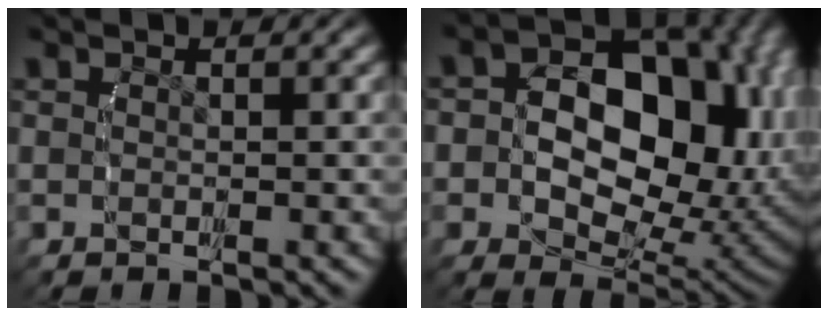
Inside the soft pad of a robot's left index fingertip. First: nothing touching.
{"total": 15.7, "force": [1.9, 11.1, 10.8], "torque": [-0.141, -0.016, 0.028]}